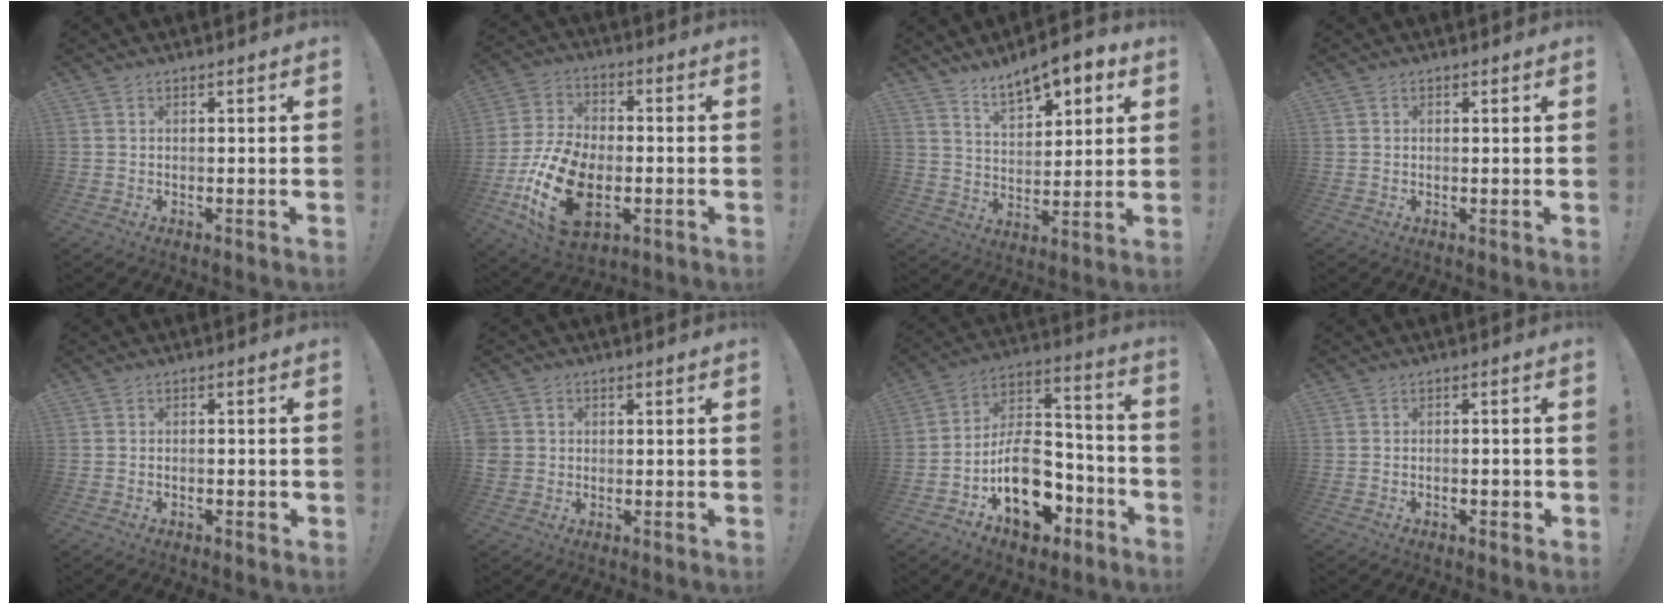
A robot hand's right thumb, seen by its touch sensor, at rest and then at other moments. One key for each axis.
{"total": 20.9, "fx": -5.6, "fy": 12.8, "fz": 15.6, "tx": -0.291, "ty": 0.025, "tz": -0.087}
{"total": 10.7, "fx": 7.8, "fy": 4.7, "fz": 5.6, "tx": -0.080, "ty": -0.052, "tz": 0.140}
{"total": 0.7, "fx": 0.2, "fy": 0.6, "fz": 0.2, "tx": 0.001, "ty": 0.001, "tz": 0.002}
{"total": 1.3, "fx": -0.6, "fy": 0.7, "fz": 0.9, "tx": -0.014, "ty": 0.004, "tz": -0.010}
{"total": 3.5, "fx": 0.2, "fy": 3.4, "fz": 0.7, "tx": -0.020, "ty": 0.007, "tz": 0.008}
{"total": 18.0, "fx": -7.5, "fy": 12.0, "fz": 11.1, "tx": -0.150, "ty": 0.053, "tz": -0.114}
{"total": 2.0, "fx": -0.9, "fy": 1.1, "fz": 1.4, "tx": -0.021, "ty": 0.008, "tz": -0.014}